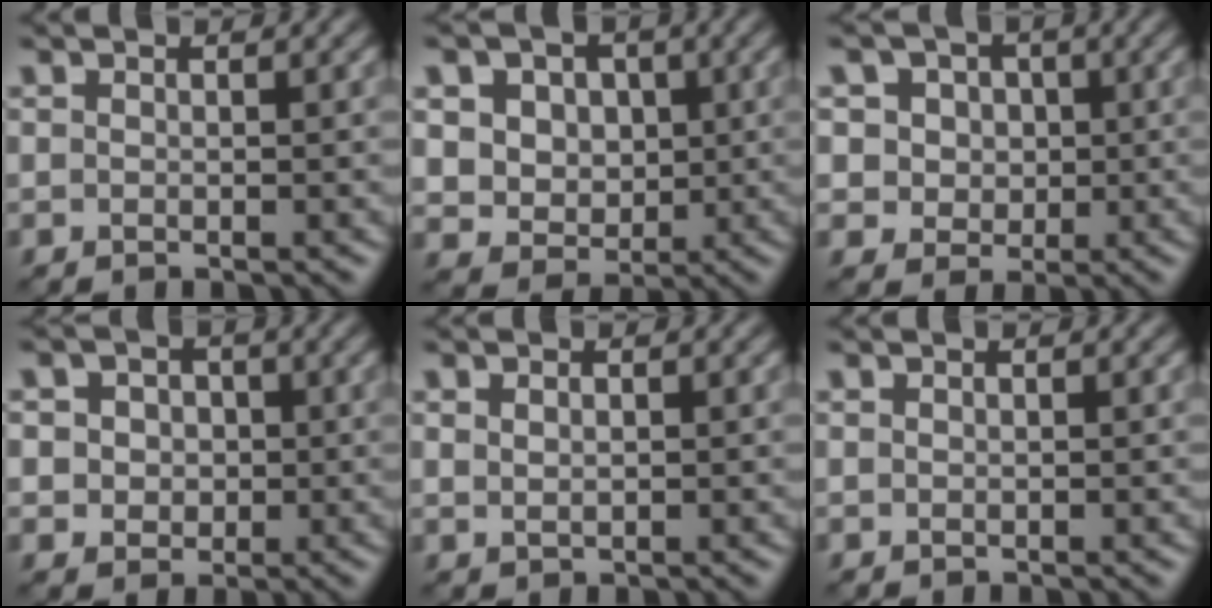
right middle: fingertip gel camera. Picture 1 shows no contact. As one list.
[{"total": 6.7, "force": [2.1, 5.6, 3.2], "torque": [-0.065, 0.014, 0.031]}, {"total": 6.3, "force": [2.3, 5.3, 2.5], "torque": [-0.038, 0.019, 0.022]}, {"total": 4.8, "force": [1.1, 4.1, 2.3], "torque": [-0.033, 0.024, 0.000]}, {"total": 1.1, "force": [0.4, 0.8, 0.7], "torque": [-0.015, -0.002, 0.010]}, {"total": 0.0}]